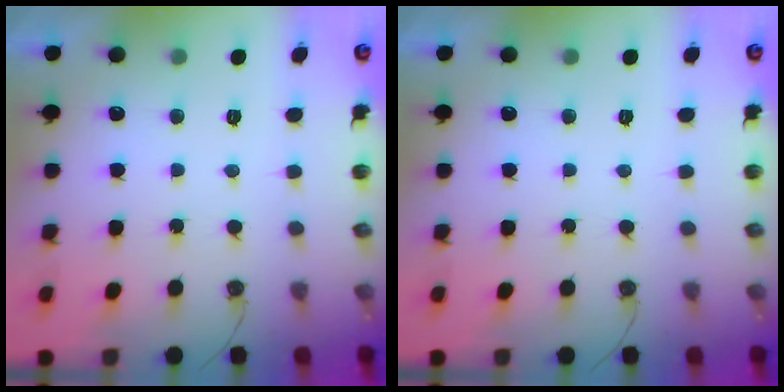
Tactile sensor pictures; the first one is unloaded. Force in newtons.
{"total": 0.0}